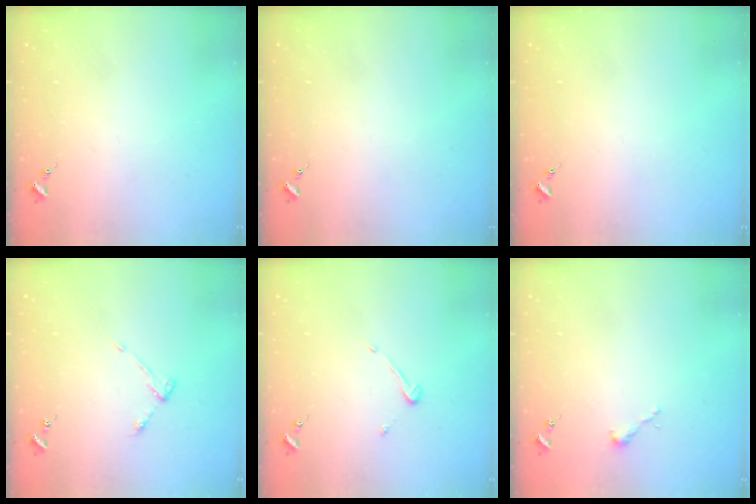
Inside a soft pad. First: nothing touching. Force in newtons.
{"total": 0.0}
{"total": 0.0}
{"total": 3.9, "press": 3.9, "slide": 0.6}
{"total": 3.6, "press": 3.6, "slide": 0.2}
{"total": 2.5, "press": 2.5, "slide": 0.2}